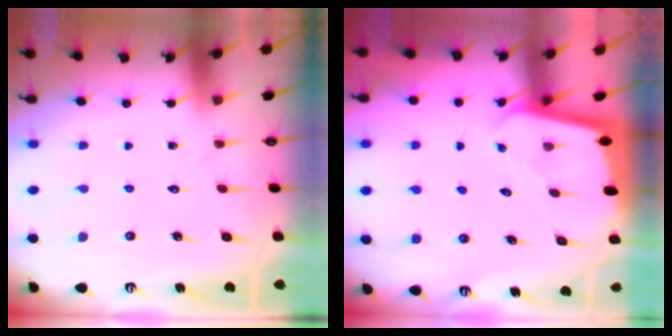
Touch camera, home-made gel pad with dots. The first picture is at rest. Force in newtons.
{"total": 1.9, "press": 1.9, "slide": 0.2}